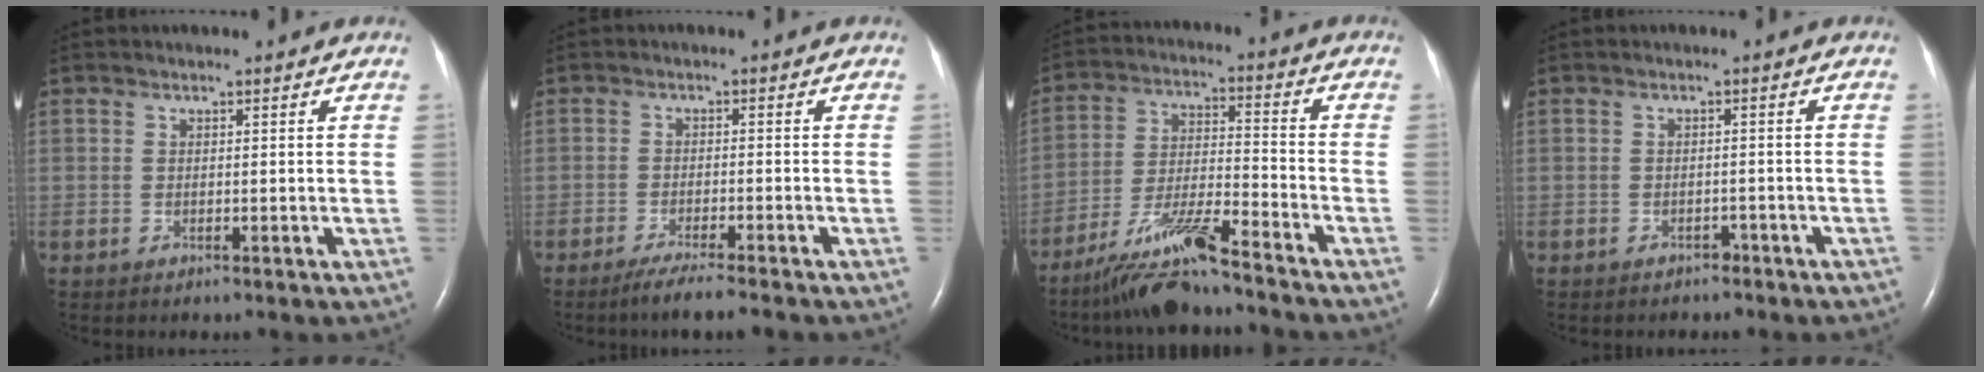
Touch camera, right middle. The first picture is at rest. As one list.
[{"total": 5.1, "force": [-4.2, -0.2, 3.0], "torque": [-0.051, -0.013, -0.069]}, {"total": 10.7, "force": [-8.7, 0.4, 6.2], "torque": [-0.119, -0.020, -0.159]}, {"total": 2.4, "force": [-1.9, 1.3, 0.5], "torque": [-0.016, 0.003, -0.020]}]